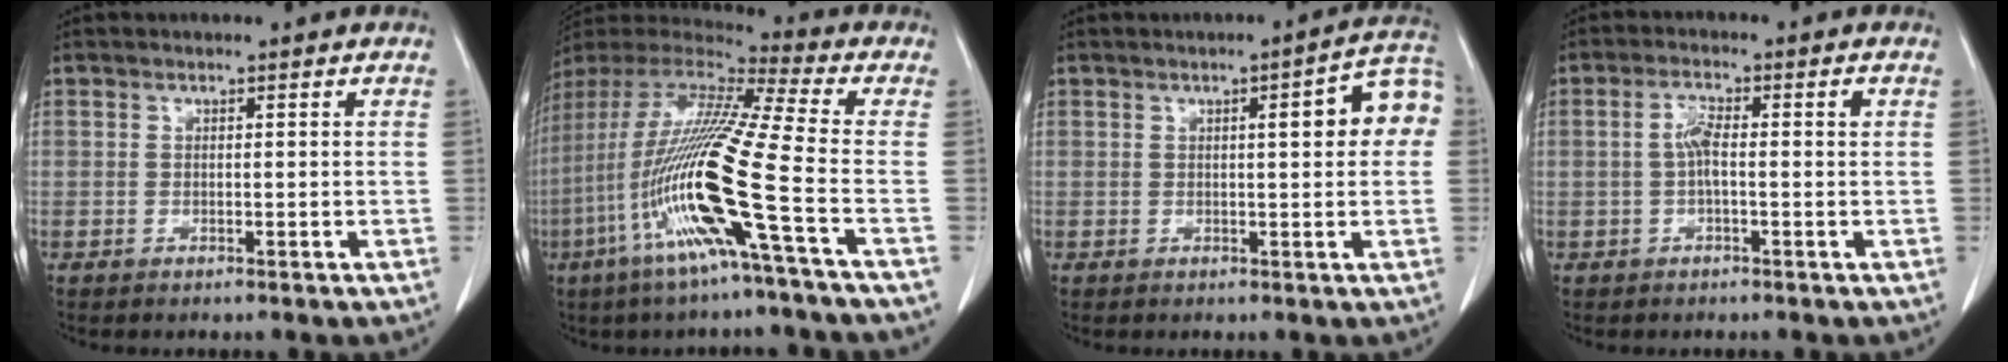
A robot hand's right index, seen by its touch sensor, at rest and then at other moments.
{"total": 20.5, "force": [-6.9, -1.0, 19.2], "torque": [-0.411, -0.033, -0.149]}
{"total": 7.6, "force": [1.4, 1.4, 7.3], "torque": [-0.090, 0.025, 0.011]}
{"total": 3.9, "force": [0.0, 0.8, 3.8], "torque": [-0.077, 0.014, 0.000]}